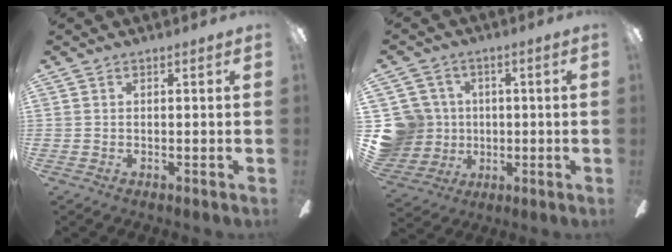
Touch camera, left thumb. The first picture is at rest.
{"total": 11.9, "force": [0.6, 11.5, 3.0], "torque": [-0.114, 0.003, 0.021]}